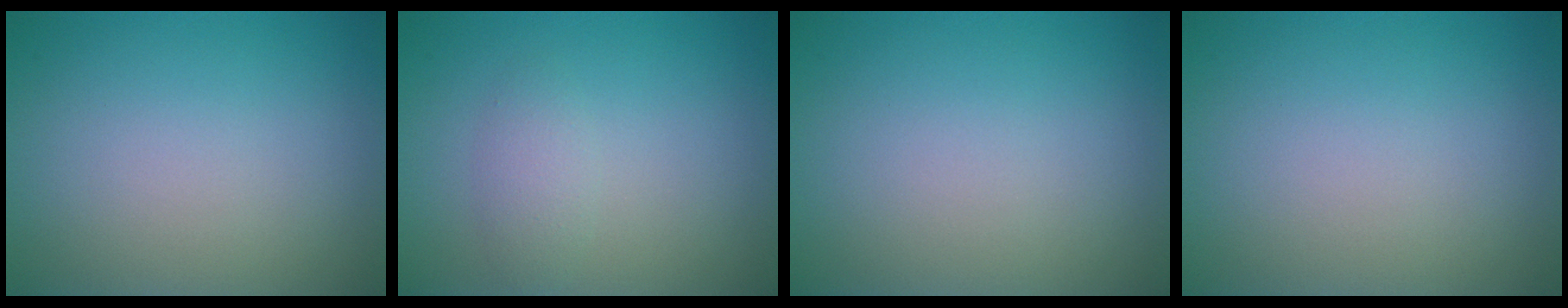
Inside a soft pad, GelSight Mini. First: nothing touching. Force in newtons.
{"total": 1.5, "press": 1.5, "slide": 0.0}
{"total": 0.0}
{"total": 0.0}